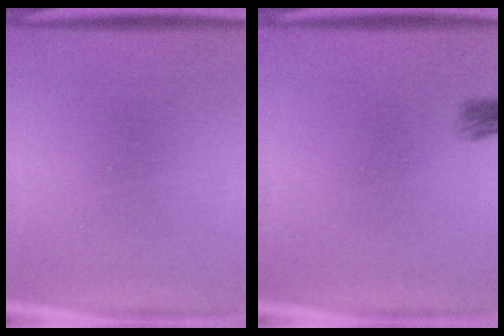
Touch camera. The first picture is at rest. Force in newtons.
{"total": 1.6}